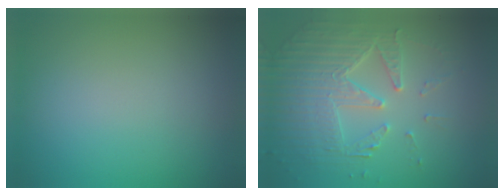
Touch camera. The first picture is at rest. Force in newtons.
{"total": 4.9, "press": 4.4, "slide": 2.3}